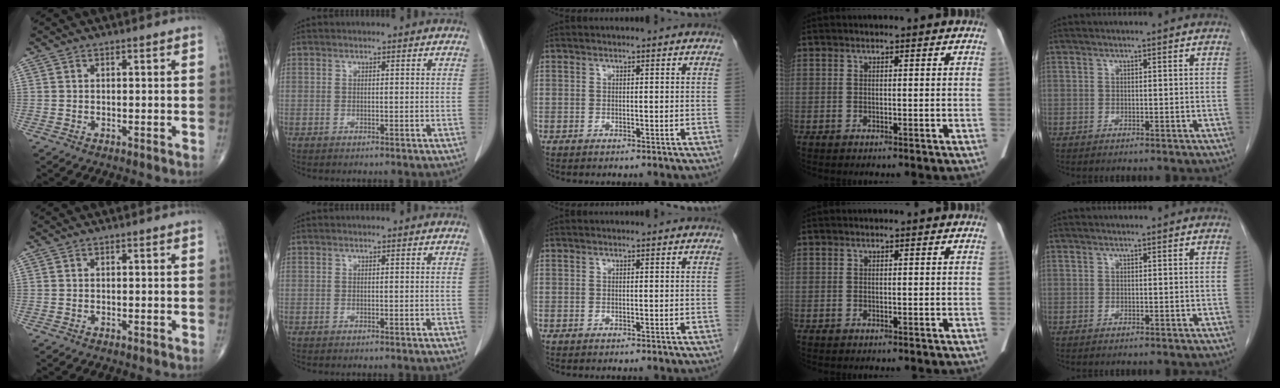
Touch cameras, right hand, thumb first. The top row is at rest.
{}